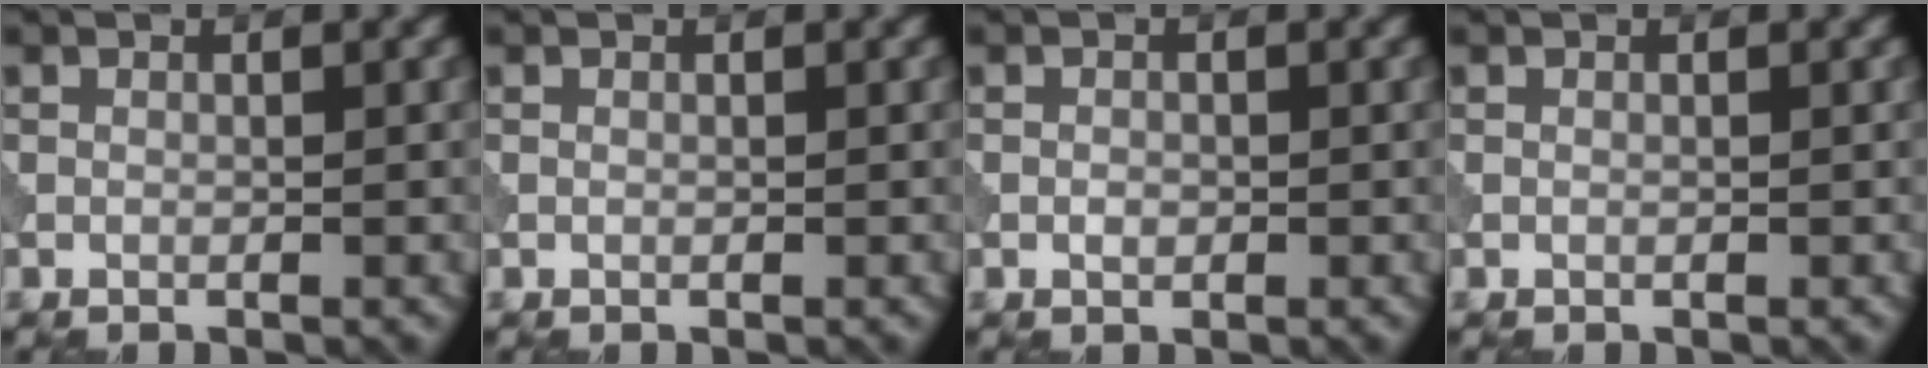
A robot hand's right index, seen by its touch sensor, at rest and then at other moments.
{"total": 0.0}
{"total": 0.8, "force": [-0.2, 0.5, 0.5], "torque": [-0.008, 0.000, -0.005]}
{"total": 0.0}